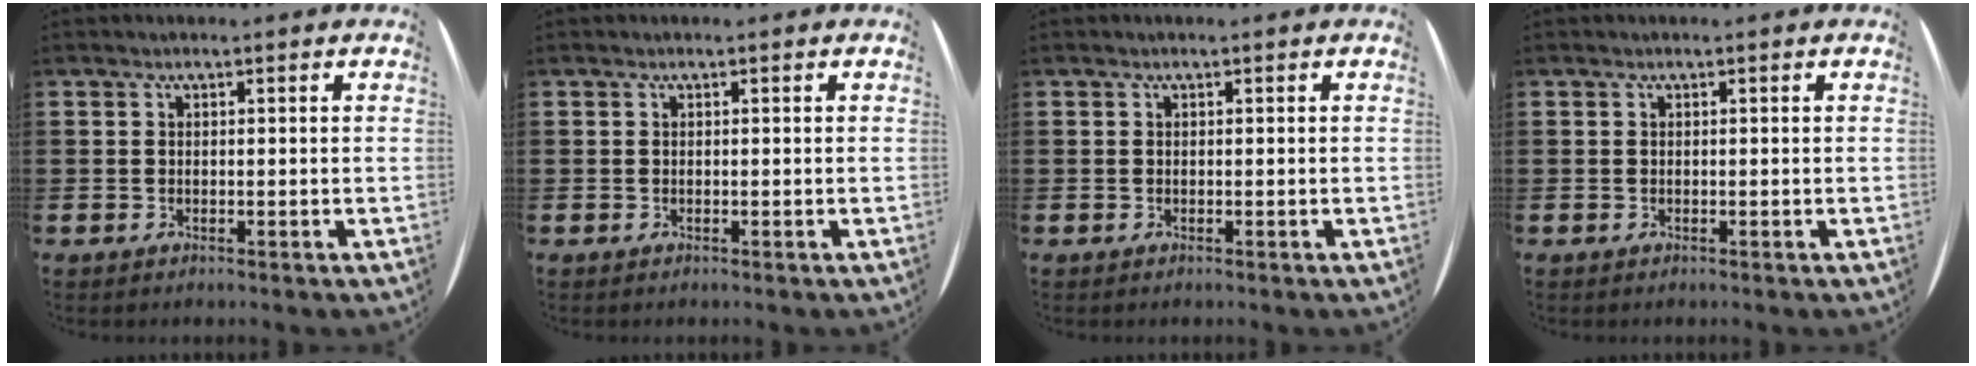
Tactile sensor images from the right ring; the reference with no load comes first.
{"total": 0.0}
{"total": 0.0}
{"total": 0.0}